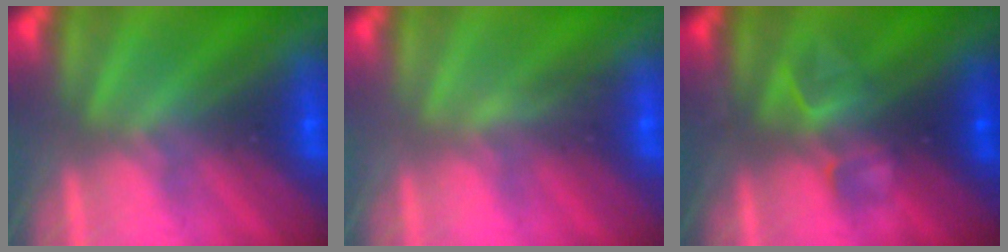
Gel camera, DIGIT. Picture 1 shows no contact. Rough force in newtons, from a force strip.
{"total": 2.8}
{"total": 3.5}